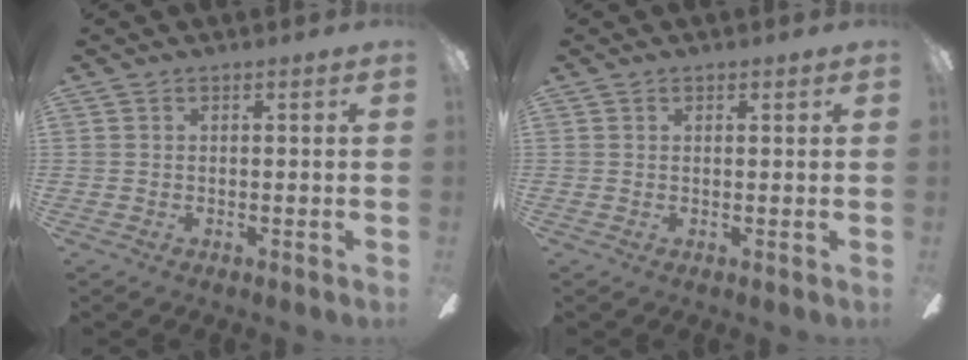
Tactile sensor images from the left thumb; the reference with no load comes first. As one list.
[{"total": 0.8, "force": [0.5, 0.5, 0.4], "torque": [-0.001, -0.001, 0.007]}]